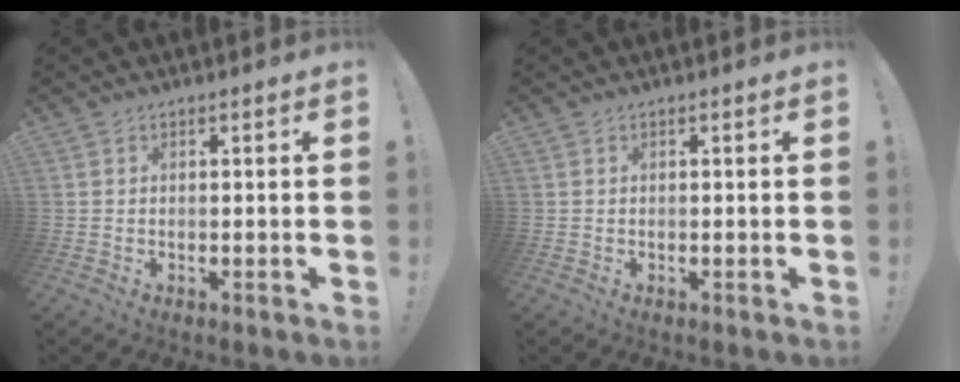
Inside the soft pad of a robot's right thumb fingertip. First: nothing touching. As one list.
[{"total": 0.0}]